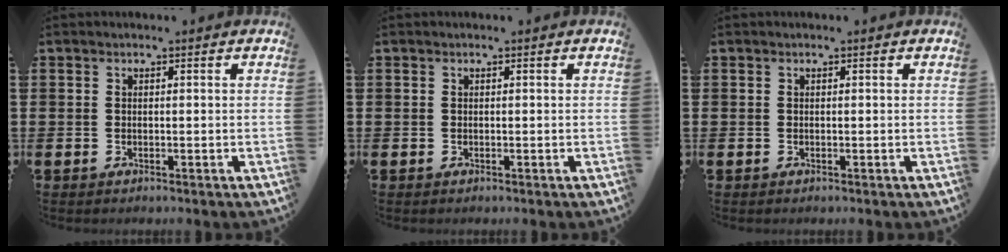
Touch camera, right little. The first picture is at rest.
{"total": 0.0}
{"total": 0.0}